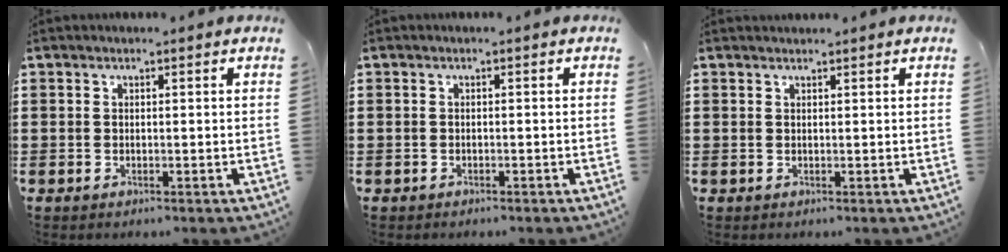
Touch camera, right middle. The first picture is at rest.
{"total": 0.7, "force": [-0.6, 0.3, 0.0], "torque": [0.000, 0.002, -0.015]}
{"total": 0.5, "force": [0.5, 0.2, -0.1], "torque": [0.009, -0.001, 0.008]}